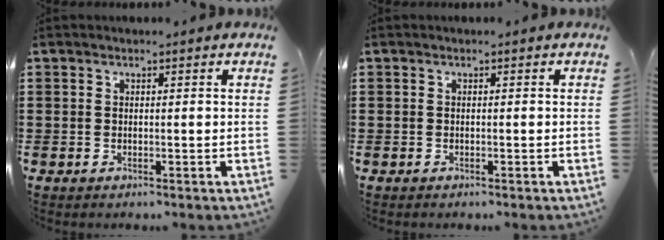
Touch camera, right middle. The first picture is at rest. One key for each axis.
{"total": 0.0}